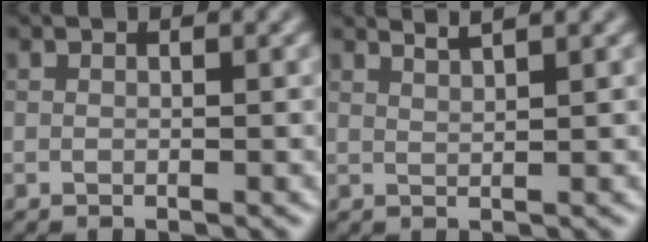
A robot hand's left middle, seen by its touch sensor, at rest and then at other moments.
{"total": 1.8, "force": [1.6, 0.3, 0.9], "torque": [-0.004, 0.005, 0.016]}